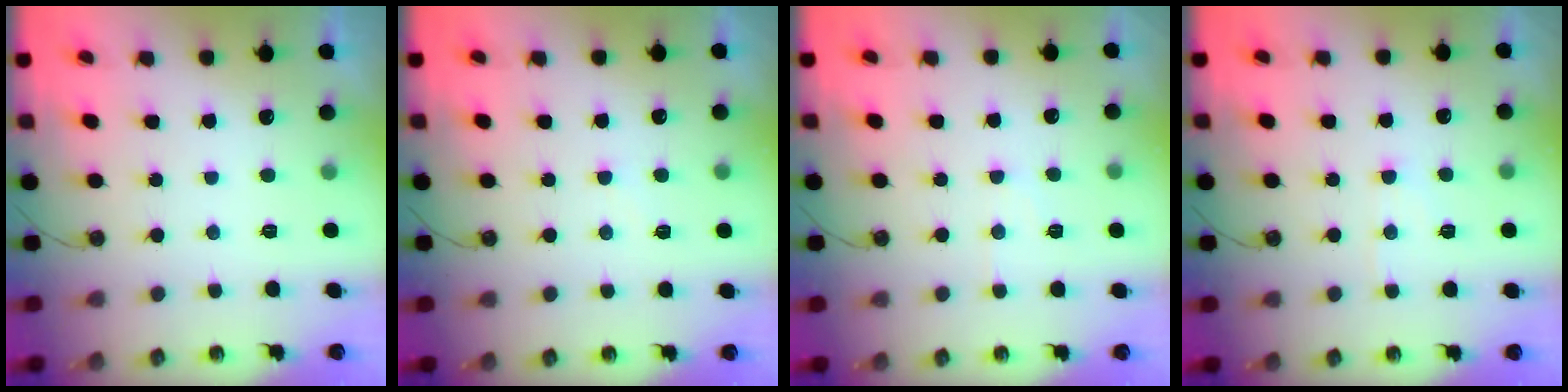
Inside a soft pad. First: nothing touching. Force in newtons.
{"total": 2.7, "press": 2.7, "slide": 0.4}
{"total": 6.1, "press": 6.1, "slide": 0.7}
{"total": 4.8, "press": 4.8, "slide": 0.6}